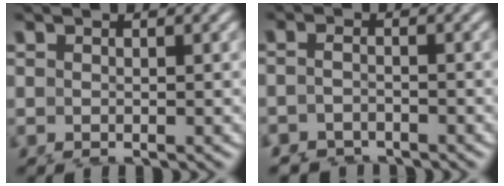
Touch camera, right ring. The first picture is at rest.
{"total": 1.8, "force": [-1.7, 0.5, -0.2], "torque": [-0.002, -0.009, -0.026]}